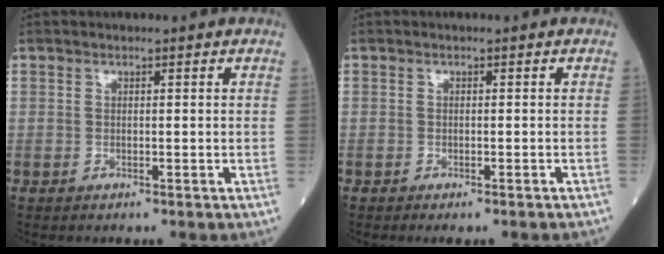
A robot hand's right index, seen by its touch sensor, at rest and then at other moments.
{"total": 2.2, "force": [-1.9, 0.2, 1.1], "torque": [-0.009, -0.005, -0.026]}